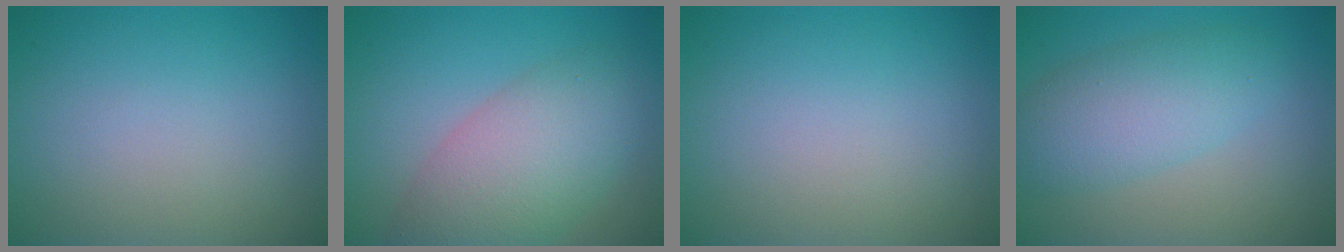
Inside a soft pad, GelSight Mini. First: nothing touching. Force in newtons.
{"total": 6.9, "press": 6.9, "slide": 0.5}
{"total": 0.0}
{"total": 4.9, "press": 4.9, "slide": 0.1}